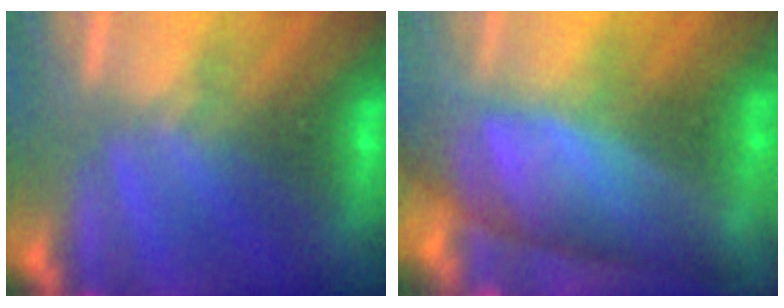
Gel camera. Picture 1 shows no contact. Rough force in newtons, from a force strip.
{"total": 9.1}